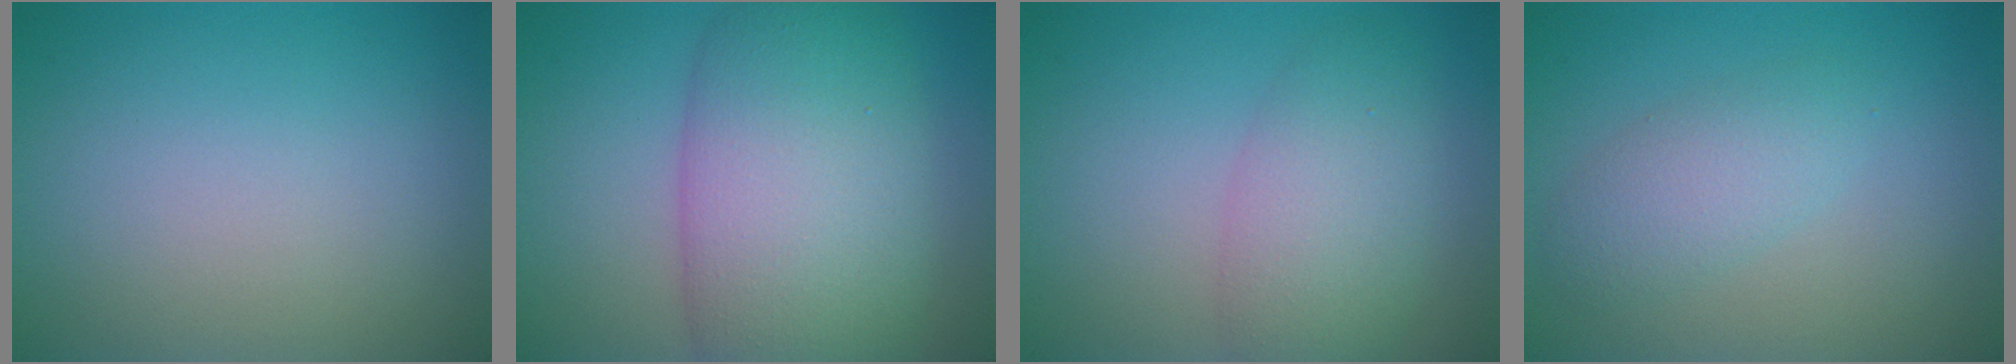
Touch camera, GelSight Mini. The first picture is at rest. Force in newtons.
{"total": 11.0, "press": 11.0, "slide": 0.1}
{"total": 4.5, "press": 4.5, "slide": 0.1}
{"total": 2.8, "press": 2.8, "slide": 0.1}